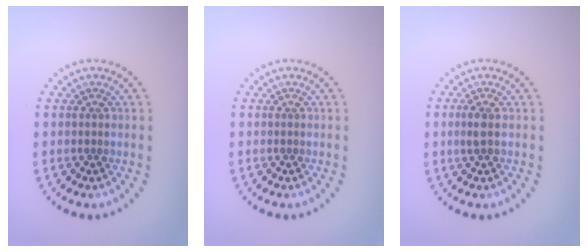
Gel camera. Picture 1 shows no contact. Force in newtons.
{"total": 0.0}
{"total": 1.2, "press": 1.2, "slide": 0.3}